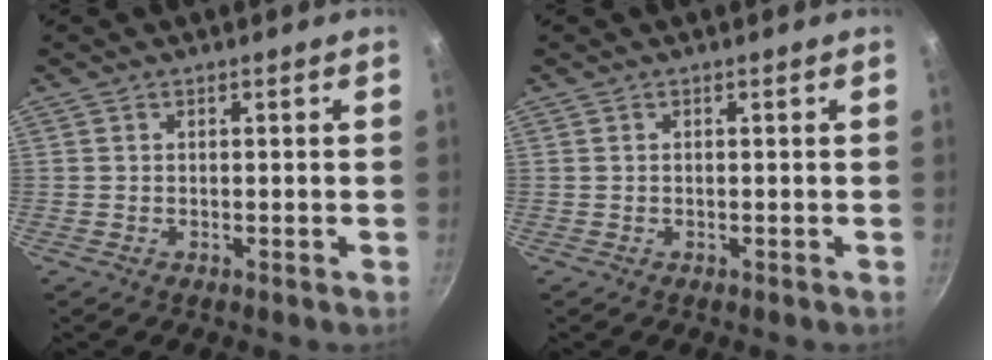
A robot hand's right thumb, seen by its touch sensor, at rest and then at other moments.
{"total": 0.0}